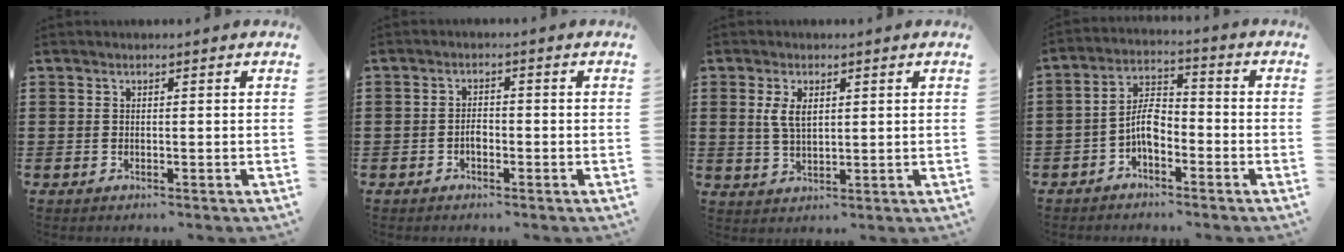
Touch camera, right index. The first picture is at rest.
{"total": 1.8, "force": [-0.8, 1.0, 1.3], "torque": [-0.026, 0.001, -0.016]}
{"total": 4.0, "force": [1.1, 1.9, 3.3], "torque": [-0.070, 0.006, 0.019]}
{"total": 5.7, "force": [-2.4, 2.7, 4.4], "torque": [-0.099, 0.006, -0.050]}